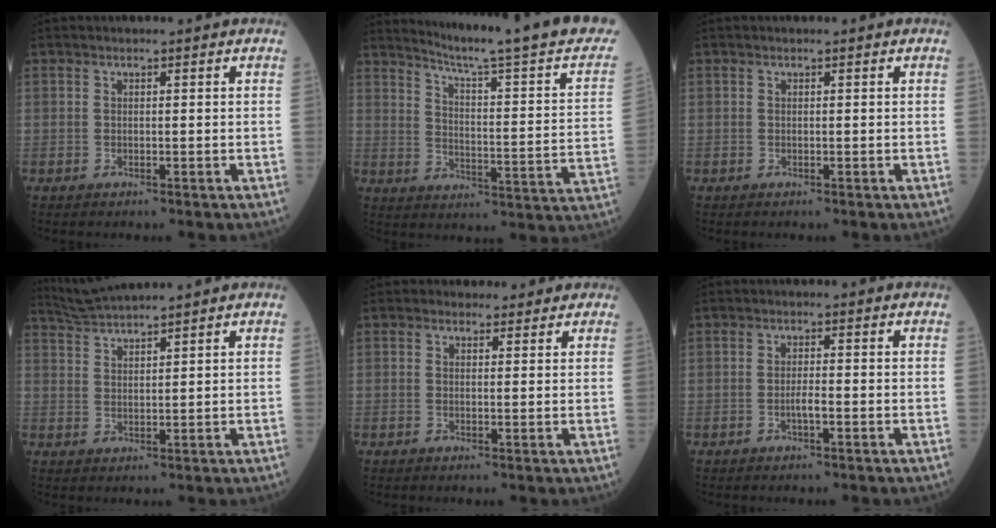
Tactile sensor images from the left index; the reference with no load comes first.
{"total": 22.4, "force": [19.5, -0.8, 10.9], "torque": [-0.160, -0.085, 0.245]}
{"total": 0.0}
{"total": 4.9, "force": [4.6, -1.4, 1.0], "torque": [-0.027, 0.014, 0.092]}
{"total": 2.5, "force": [1.9, 1.6, 0.1], "torque": [0.005, 0.000, 0.015]}
{"total": 1.6, "force": [-1.2, 0.1, 1.1], "torque": [-0.021, -0.005, -0.022]}